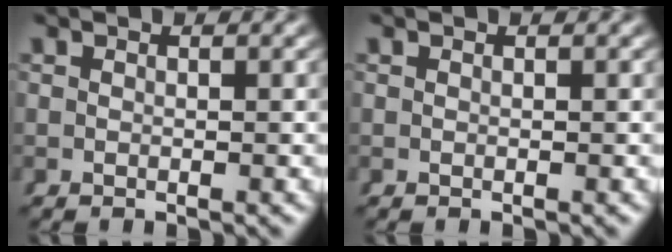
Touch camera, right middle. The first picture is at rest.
{"total": 0.0}